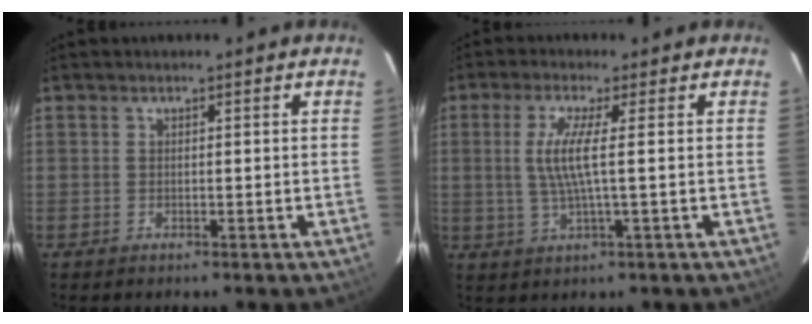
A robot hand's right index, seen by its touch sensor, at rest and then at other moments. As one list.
[{"total": 5.9, "force": [0.4, -0.3, 5.9], "torque": [-0.122, -0.006, 0.011]}]